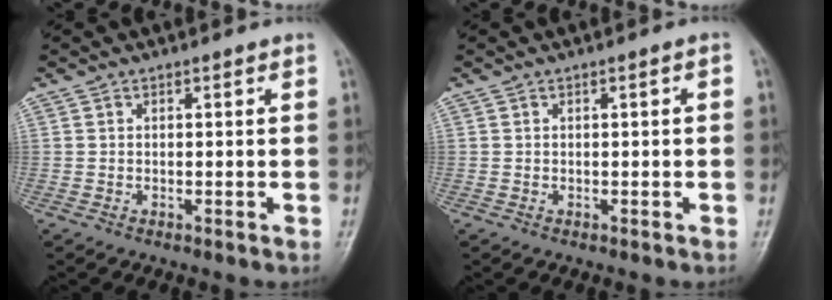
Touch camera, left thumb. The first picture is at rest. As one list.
[{"total": 0.9, "force": [0.0, 0.3, 0.9], "torque": [-0.013, 0.001, 0.000]}]